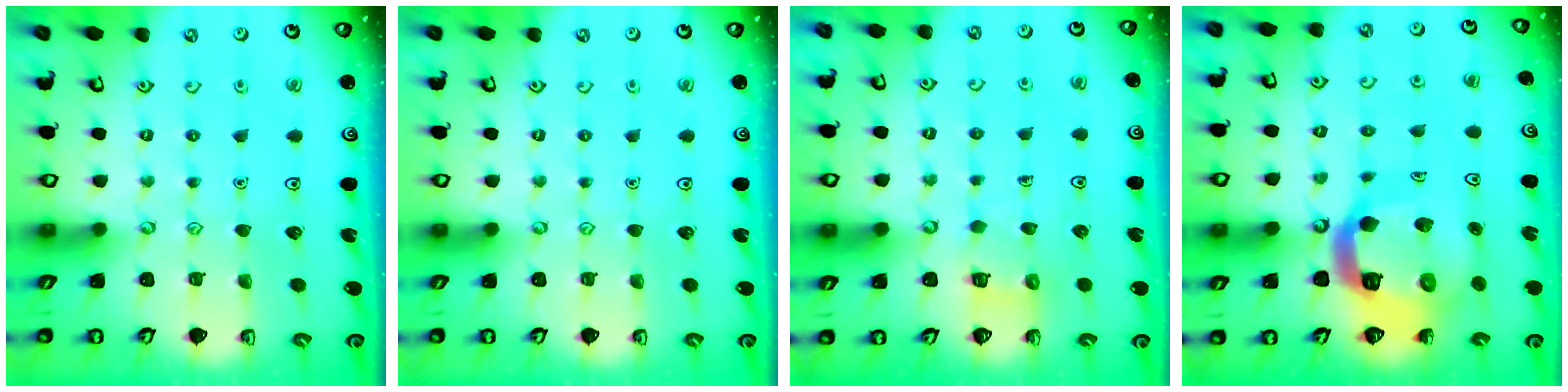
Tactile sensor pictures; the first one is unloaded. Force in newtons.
{"total": 0.0}
{"total": 4.8, "press": 4.7, "slide": 0.3}
{"total": 17.1, "press": 17.0, "slide": 1.8}